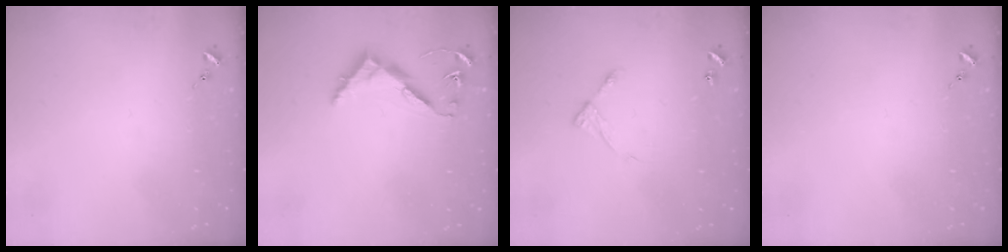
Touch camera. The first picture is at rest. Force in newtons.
{"total": 8.2, "press": 8.1, "slide": 0.6}
{"total": 5.8, "press": 5.7, "slide": 0.6}
{"total": 0.0}